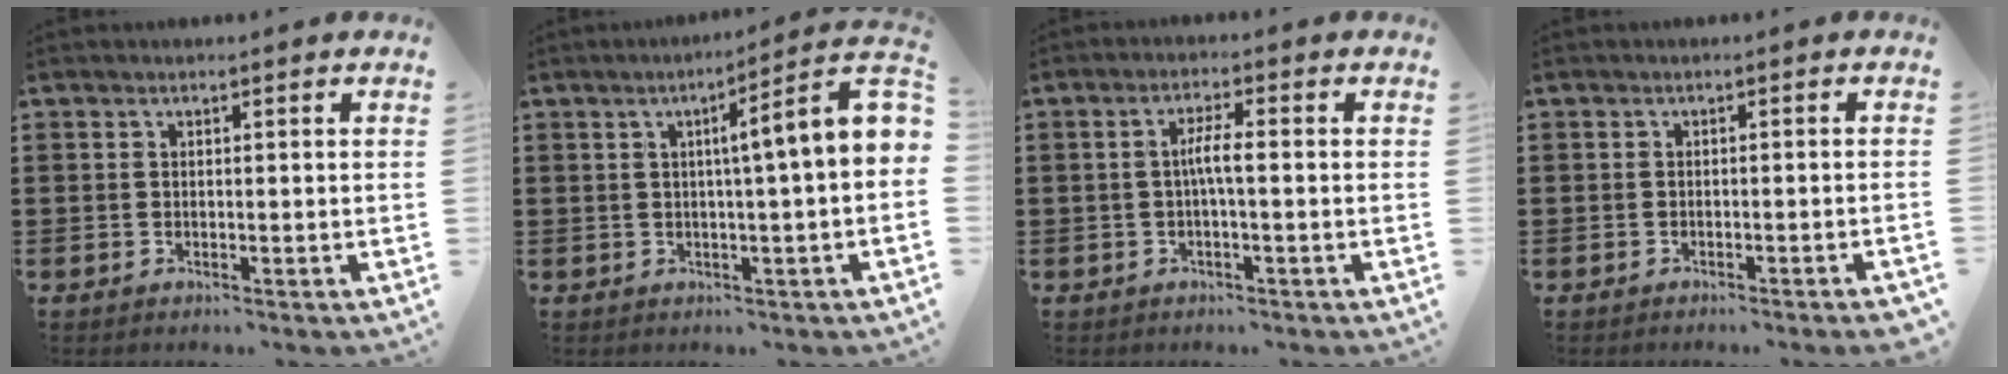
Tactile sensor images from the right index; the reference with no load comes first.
{"total": 6.0, "force": [0.7, -0.5, 5.9], "torque": [-0.097, -0.022, 0.001]}
{"total": 3.2, "force": [-0.4, 0.4, 3.2], "torque": [-0.059, 0.001, -0.009]}
{"total": 1.2, "force": [-1.0, -0.1, 0.7], "torque": [-0.012, -0.003, -0.018]}